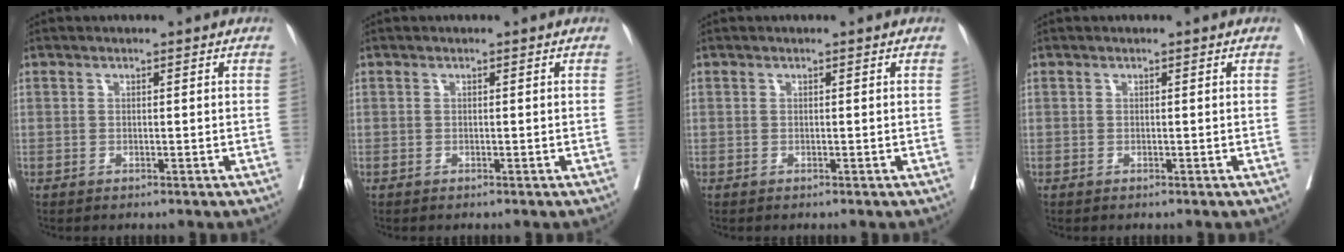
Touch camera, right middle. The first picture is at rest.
{"total": 0.0}
{"total": 0.0}
{"total": 0.0}